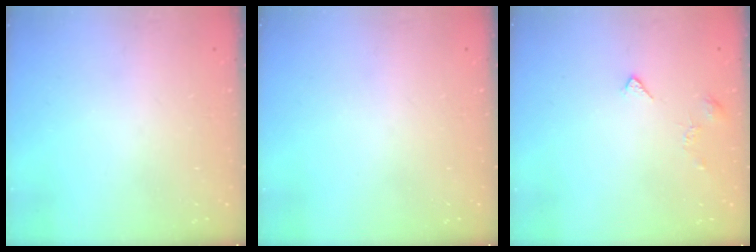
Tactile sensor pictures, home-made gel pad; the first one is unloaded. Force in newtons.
{"total": 0.0}
{"total": 2.1, "press": 2.0, "slide": 0.4}